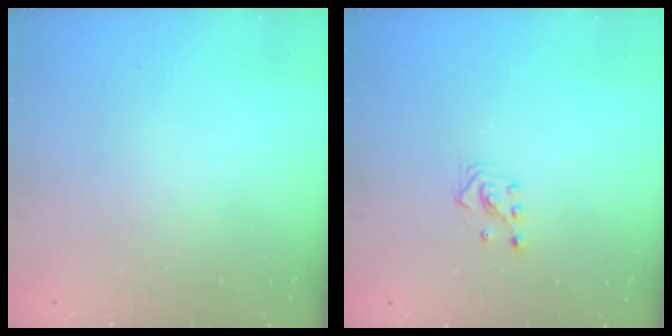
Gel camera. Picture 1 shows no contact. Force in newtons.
{"total": 2.8, "press": 2.8, "slide": 0.3}